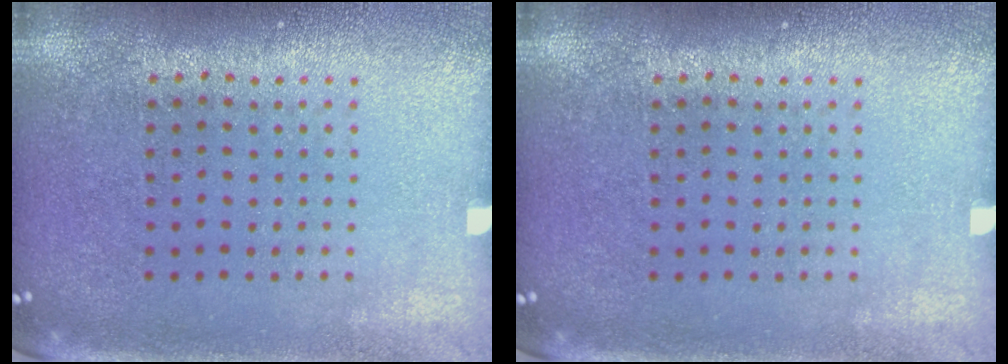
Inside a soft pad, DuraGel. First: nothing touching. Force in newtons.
{"total": 0.0}